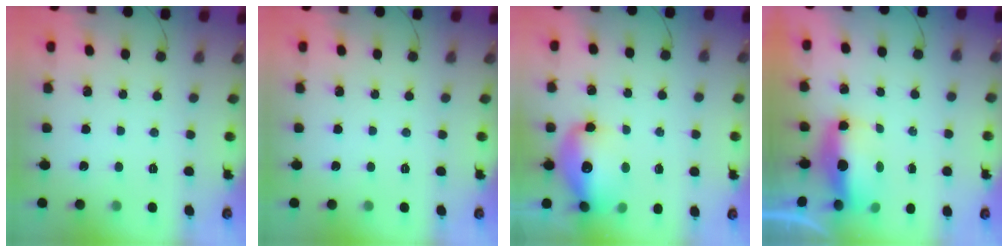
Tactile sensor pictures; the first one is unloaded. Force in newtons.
{"total": 0.0}
{"total": 13.9, "press": 13.5, "slide": 3.0}
{"total": 12.6, "press": 7.9, "slide": 9.8}